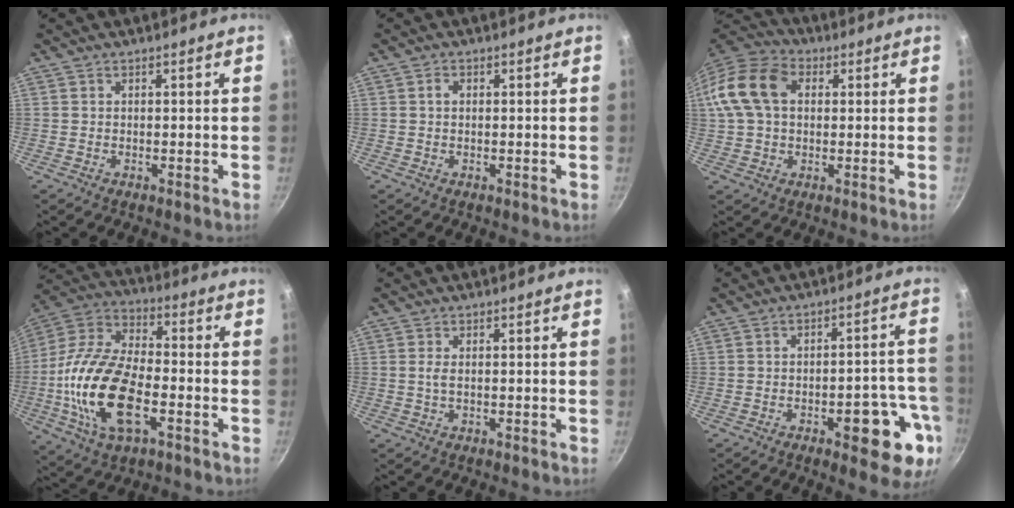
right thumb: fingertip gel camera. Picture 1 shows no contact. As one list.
[{"total": 1.3, "force": [0.1, 1.0, 0.8], "torque": [-0.016, 0.005, 0.001]}, {"total": 14.3, "force": [2.7, 10.1, 9.7], "torque": [-0.173, 0.028, 0.032]}, {"total": 21.4, "force": [-4.9, 10.7, 17.9], "torque": [-0.344, 0.027, -0.105]}, {"total": 1.3, "force": [0.0, 0.4, 1.2], "torque": [-0.028, -0.001, 0.000]}, {"total": 12.8, "force": [-5.1, 5.0, 10.5], "torque": [-0.092, 0.033, -0.061]}]